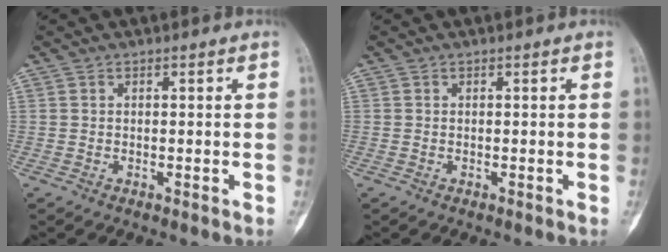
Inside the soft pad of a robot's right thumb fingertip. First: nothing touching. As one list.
[{"total": 0.0}]